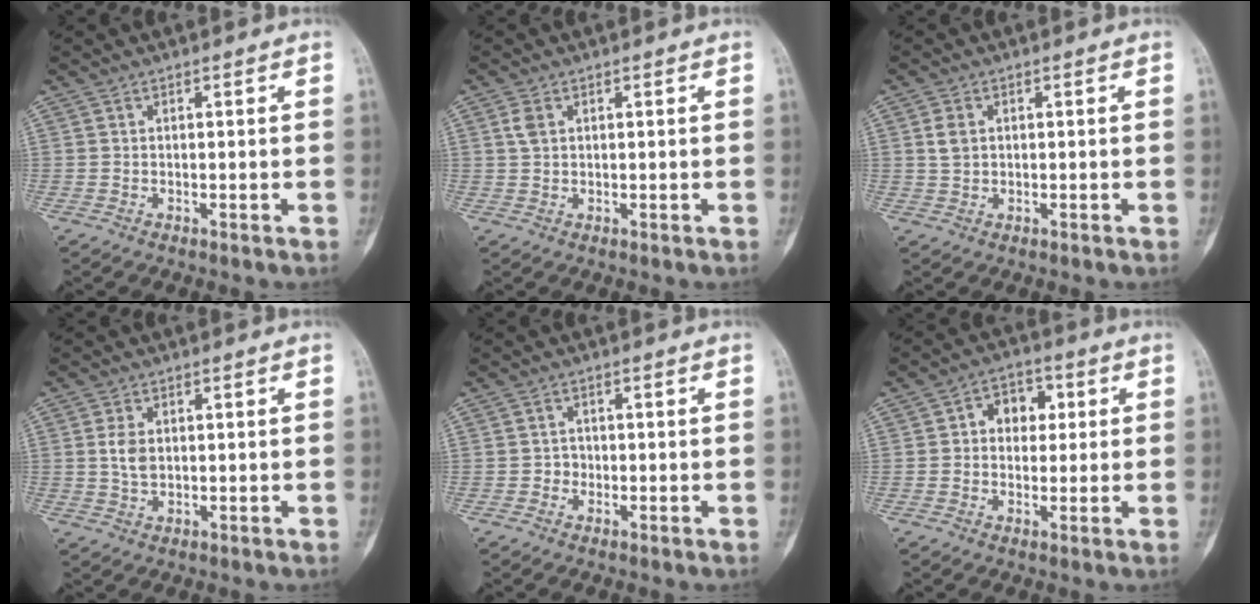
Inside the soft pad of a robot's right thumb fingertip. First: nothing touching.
{"total": 2.2, "force": [0.8, 1.4, 1.5], "torque": [-0.033, 0.006, 0.019]}
{"total": 2.7, "force": [0.5, 2.0, 1.7], "torque": [-0.029, 0.001, 0.009]}
{"total": 3.5, "force": [0.5, 2.2, 2.7], "torque": [-0.050, -0.002, 0.011]}
{"total": 1.6, "force": [-0.5, 1.4, 0.5], "torque": [0.005, 0.008, -0.012]}
{"total": 6.9, "force": [1.3, 5.2, 4.3], "torque": [-0.026, 0.010, 0.013]}